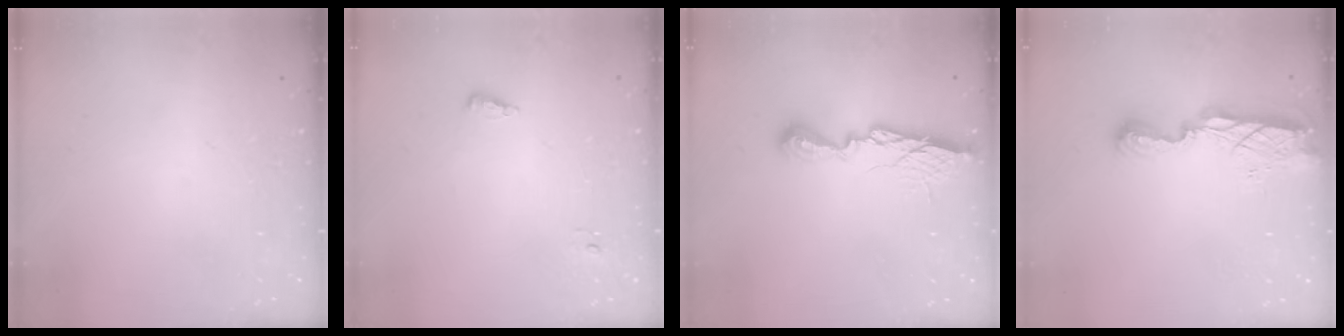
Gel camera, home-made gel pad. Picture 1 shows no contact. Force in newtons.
{"total": 4.6, "press": 4.4, "slide": 1.1}
{"total": 11.0, "press": 11.0, "slide": 0.4}
{"total": 8.9, "press": 8.9, "slide": 0.5}